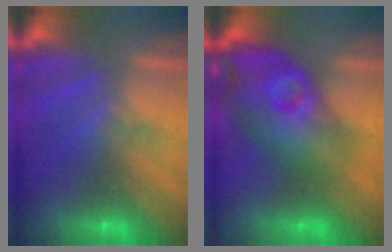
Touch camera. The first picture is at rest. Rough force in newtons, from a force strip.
{"total": 4.5}